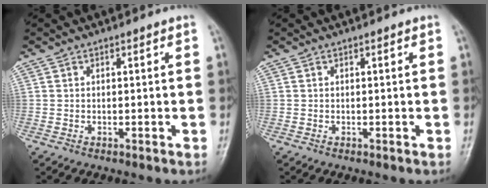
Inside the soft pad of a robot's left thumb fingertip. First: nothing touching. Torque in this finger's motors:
{"motor_torque": [-0.01, 0.01, 0.00, 0.00, 0.00]}